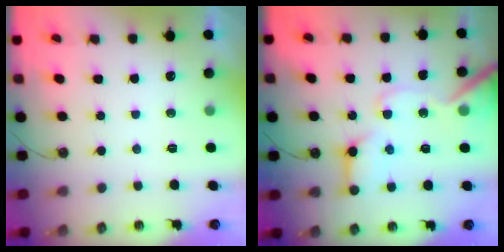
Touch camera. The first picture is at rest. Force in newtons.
{"total": 14.9, "press": 14.8, "slide": 2.0}